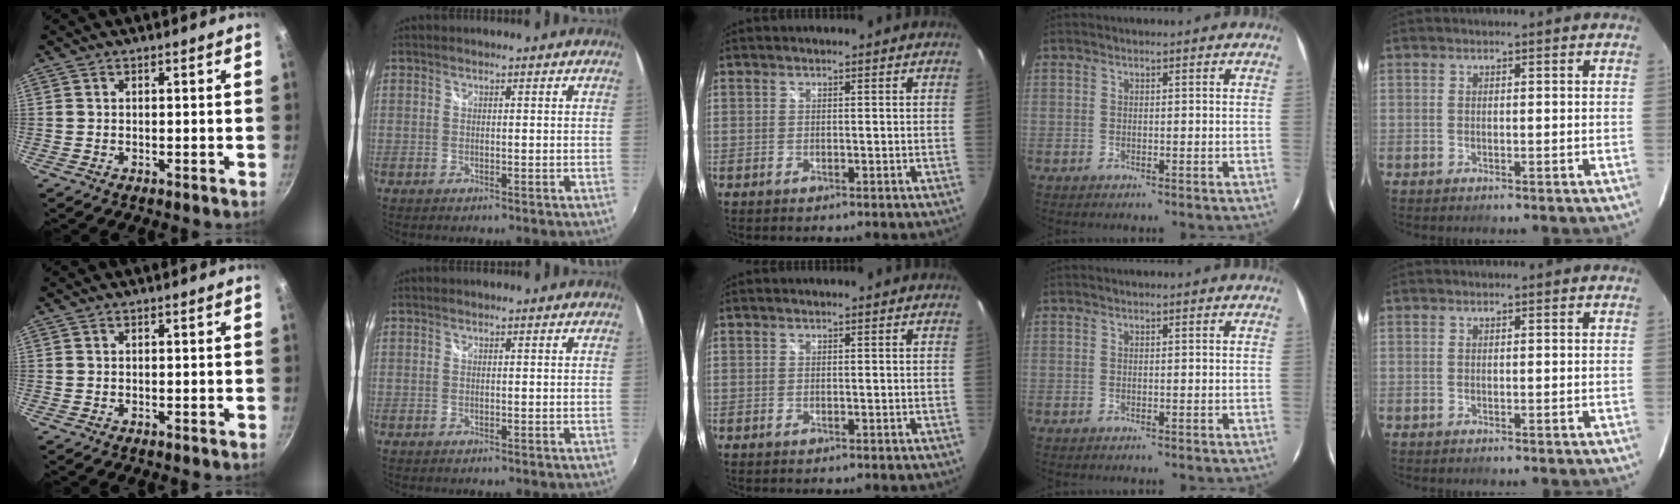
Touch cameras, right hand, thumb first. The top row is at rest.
{}